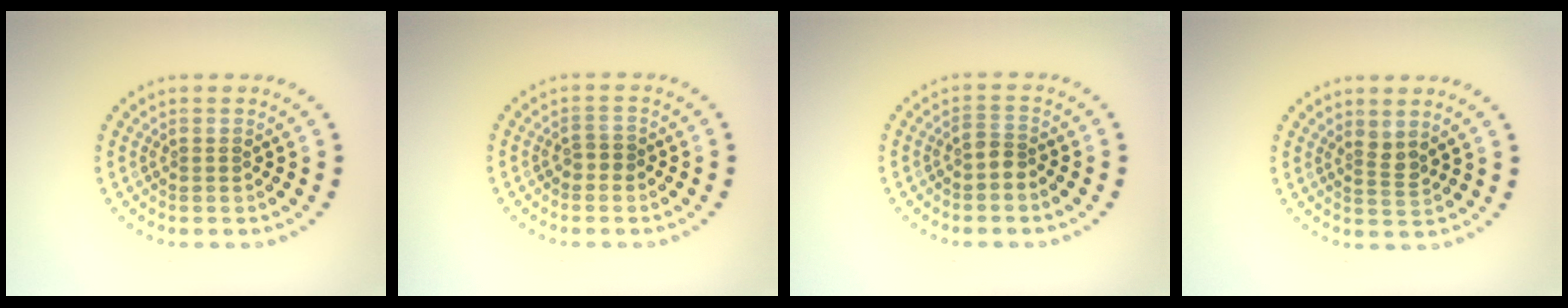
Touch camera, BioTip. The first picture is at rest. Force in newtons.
{"total": 1.1, "press": 1.1, "slide": 0.4}
{"total": 1.5, "press": 1.2, "slide": 0.9}
{"total": 1.3, "press": 1.0, "slide": 0.9}